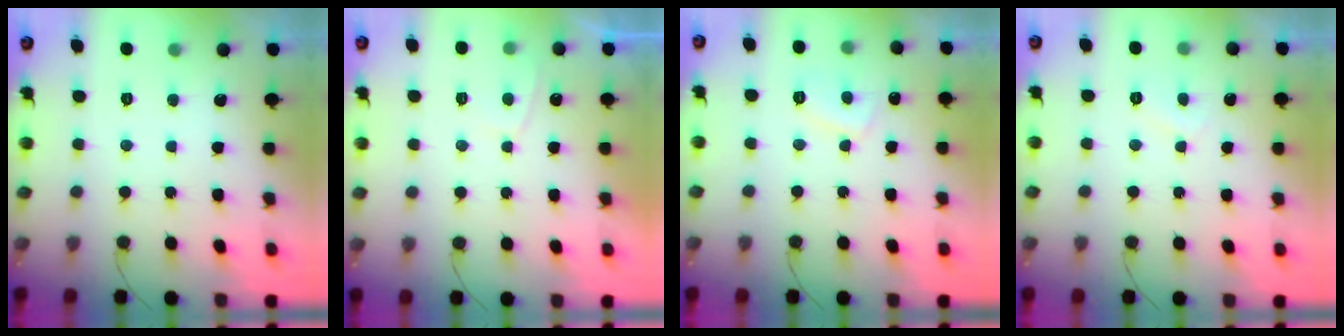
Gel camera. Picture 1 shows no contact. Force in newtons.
{"total": 1.8, "press": 1.7, "slide": 0.6}
{"total": 4.2, "press": 4.2, "slide": 0.5}
{"total": 2.0, "press": 1.9, "slide": 0.4}